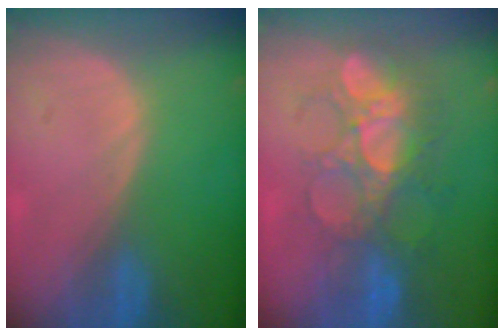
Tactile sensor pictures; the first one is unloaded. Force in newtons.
{"total": 9.1, "press": 8.7, "slide": 2.6}